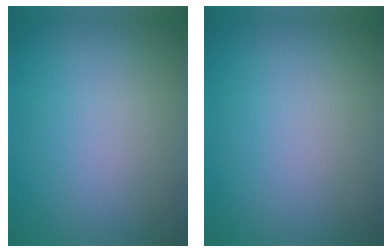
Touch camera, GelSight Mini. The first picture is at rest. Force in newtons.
{"total": 0.0}